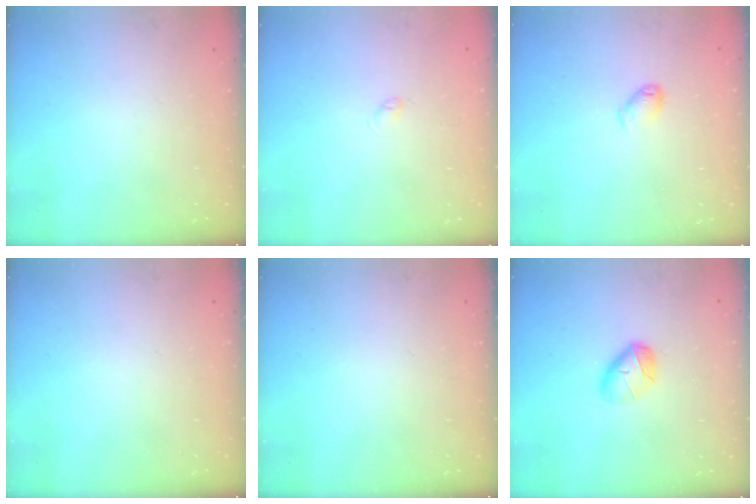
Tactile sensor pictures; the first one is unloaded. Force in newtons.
{"total": 2.5, "press": 2.5, "slide": 0.5}
{"total": 3.8, "press": 3.7, "slide": 0.7}
{"total": 0.0}
{"total": 0.0}
{"total": 7.2, "press": 7.1, "slide": 1.1}